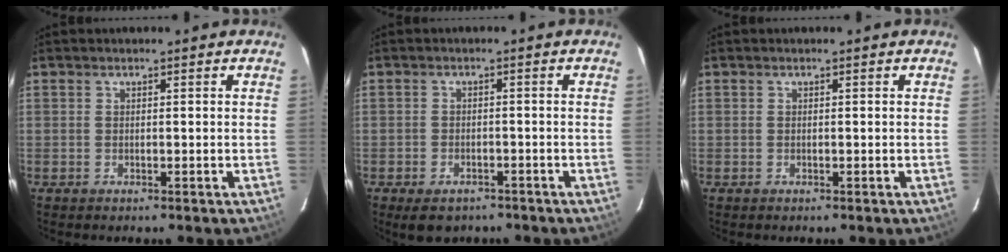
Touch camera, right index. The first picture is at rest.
{"total": 5.8, "force": [-4.1, 3.3, 2.4], "torque": [-0.052, -0.005, -0.054]}
{"total": 0.0}